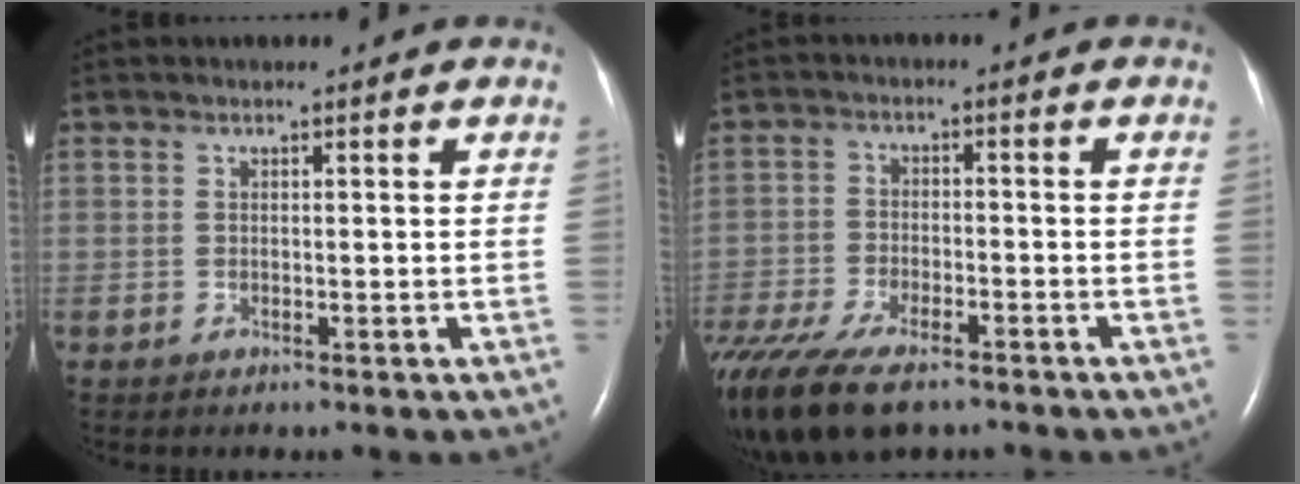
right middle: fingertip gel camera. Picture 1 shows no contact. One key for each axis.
{"total": 15.0, "fx": -10.9, "fy": 5.5, "fz": 8.7, "tx": -0.195, "ty": -0.029, "tz": -0.183}